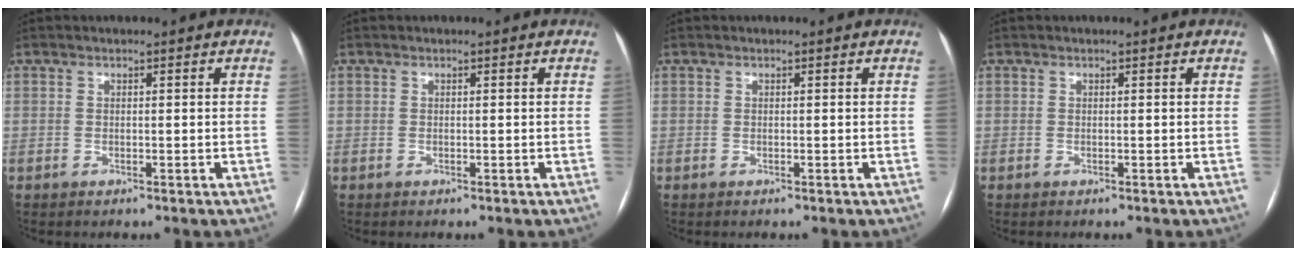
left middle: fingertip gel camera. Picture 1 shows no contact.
{"total": 0.0}
{"total": 0.0}
{"total": 0.0}